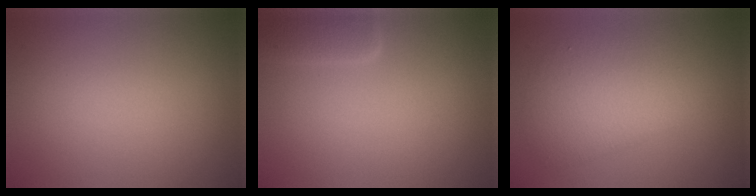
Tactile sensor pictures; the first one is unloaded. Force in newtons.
{"total": 2.9, "press": 2.9, "slide": 0.2}
{"total": 4.5, "press": 4.5, "slide": 0.1}